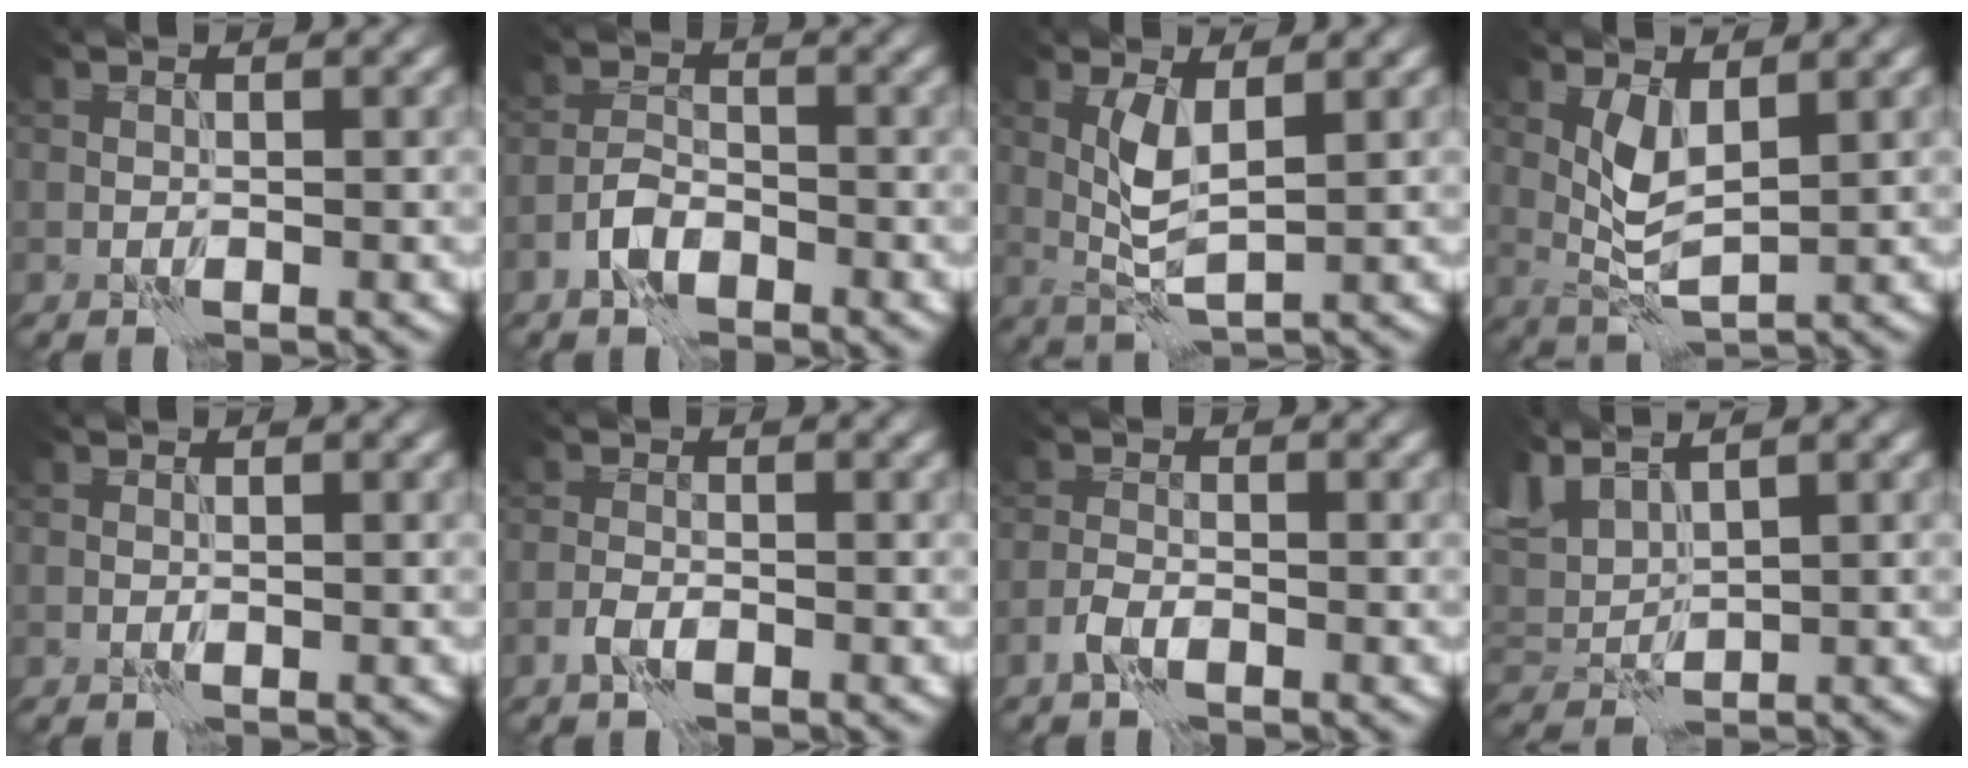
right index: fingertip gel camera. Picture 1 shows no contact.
{"total": 2.9, "force": [-1.8, 1.5, 1.7], "torque": [-0.029, 0.007, -0.042]}
{"total": 3.5, "force": [0.8, 1.0, 3.3], "torque": [-0.072, 0.000, 0.018]}
{"total": 3.3, "force": [1.1, 1.2, 2.8], "torque": [-0.064, -0.005, 0.025]}
{"total": 0.0}
{"total": 1.4, "force": [-0.9, 0.6, 0.9], "torque": [-0.019, 0.003, -0.024]}
{"total": 1.6, "force": [-1.1, 0.6, 1.0], "torque": [-0.021, 0.004, -0.029]}
{"total": 4.1, "force": [3.3, 1.2, 2.0], "torque": [-0.060, 0.008, 0.066]}